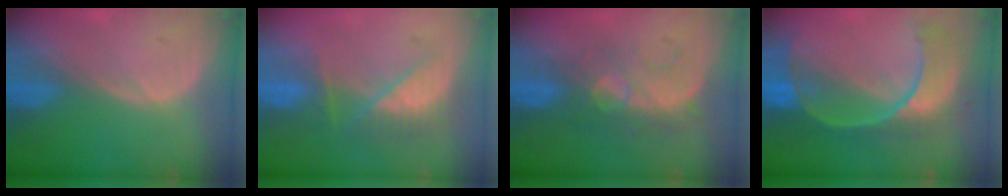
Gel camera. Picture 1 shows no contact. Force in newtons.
{"total": 7.9, "press": 6.9, "slide": 3.9}
{"total": 8.5, "press": 7.6, "slide": 3.7}
{"total": 11.2, "press": 9.4, "slide": 6.1}